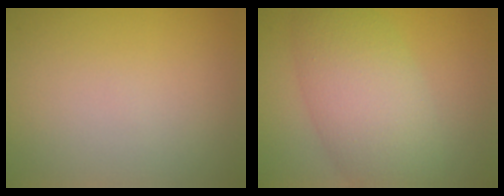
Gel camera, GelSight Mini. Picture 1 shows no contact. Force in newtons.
{"total": 7.4, "press": 7.4, "slide": 0.1}